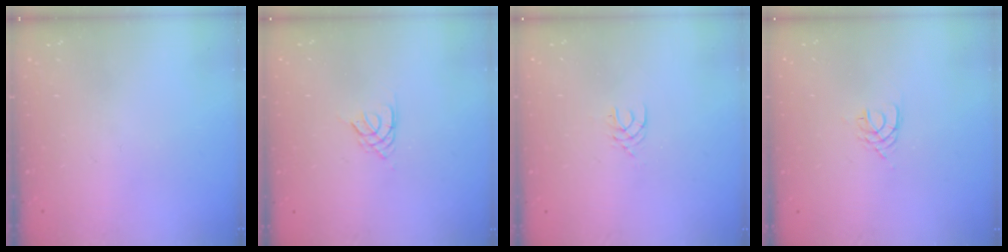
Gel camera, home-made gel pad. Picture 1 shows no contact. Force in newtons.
{"total": 2.1, "press": 2.1, "slide": 0.4}
{"total": 2.9, "press": 2.9, "slide": 0.4}
{"total": 2.4, "press": 2.3, "slide": 0.4}